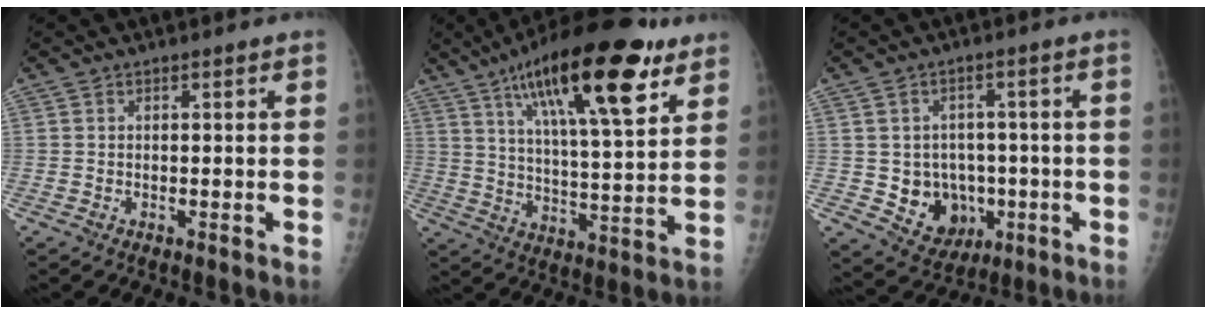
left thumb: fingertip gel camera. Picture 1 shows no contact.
{"total": 23.6, "force": [12.6, 6.6, 18.9], "torque": [-0.290, -0.030, 0.203]}
{"total": 9.6, "force": [-1.7, 8.3, 4.5], "torque": [-0.029, 0.011, -0.009]}